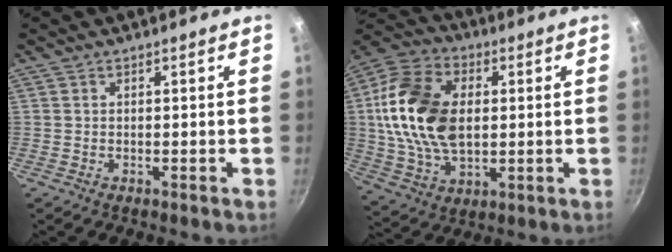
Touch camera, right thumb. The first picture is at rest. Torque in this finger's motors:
{"motor_torque": [1.47, 1.65, 1.86, -0.24, 0.42]}